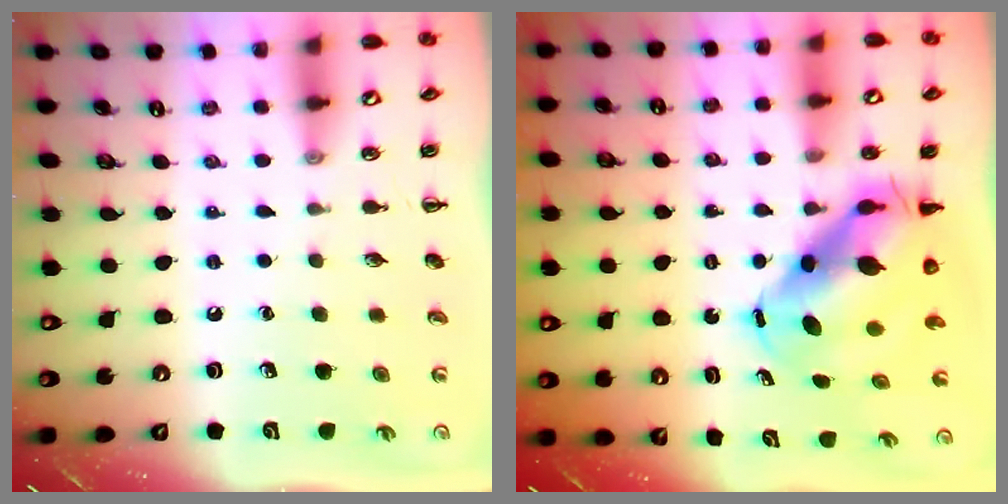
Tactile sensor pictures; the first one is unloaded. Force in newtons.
{"total": 10.3, "press": 10.1, "slide": 2.2}